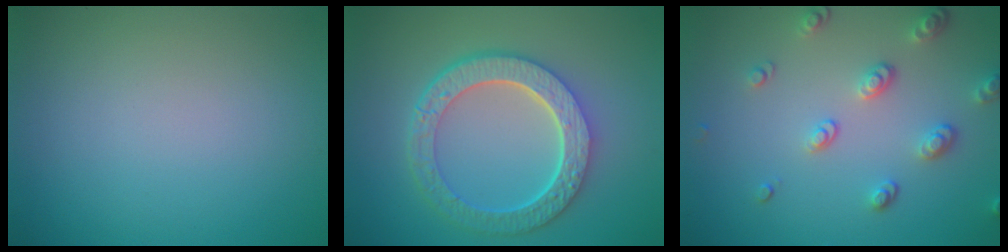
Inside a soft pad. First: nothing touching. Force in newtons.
{"total": 6.9, "press": 5.0, "slide": 4.7}
{"total": 3.2, "press": 2.8, "slide": 1.7}